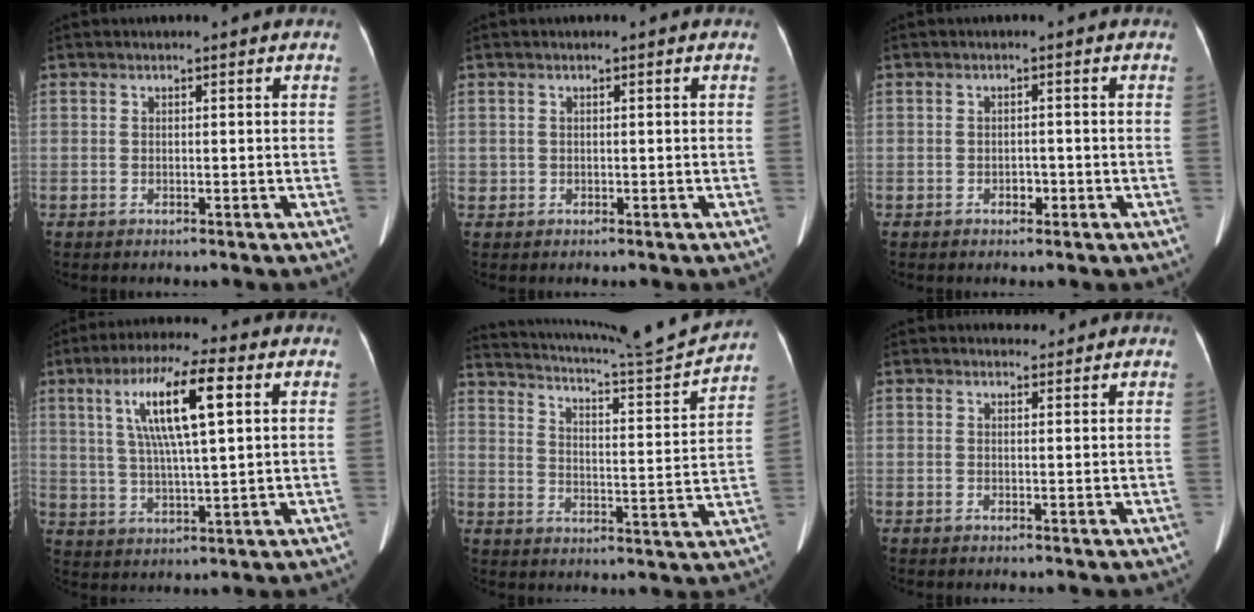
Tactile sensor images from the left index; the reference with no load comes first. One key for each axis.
{"total": 0.7, "fx": 0.0, "fy": 0.7, "fz": 0.0, "tx": 0.005, "ty": 0.005, "tz": -0.001}
{"total": 1.4, "fx": -0.7, "fy": 0.9, "fz": 0.8, "tx": -0.011, "ty": 0.004, "tz": -0.010}
{"total": 11.9, "fx": 4.0, "fy": 1.7, "fz": 11.1, "tx": -0.214, "ty": 0.018, "tz": 0.072}
{"total": 17.6, "fx": 16.8, "fy": -1.6, "fz": 5.3, "tx": -0.103, "ty": -0.053, "tz": 0.232}
{"total": 1.3, "fx": 1.3, "fy": 0.3, "fz": -0.2, "tx": -0.005, "ty": -0.002, "tz": 0.019}